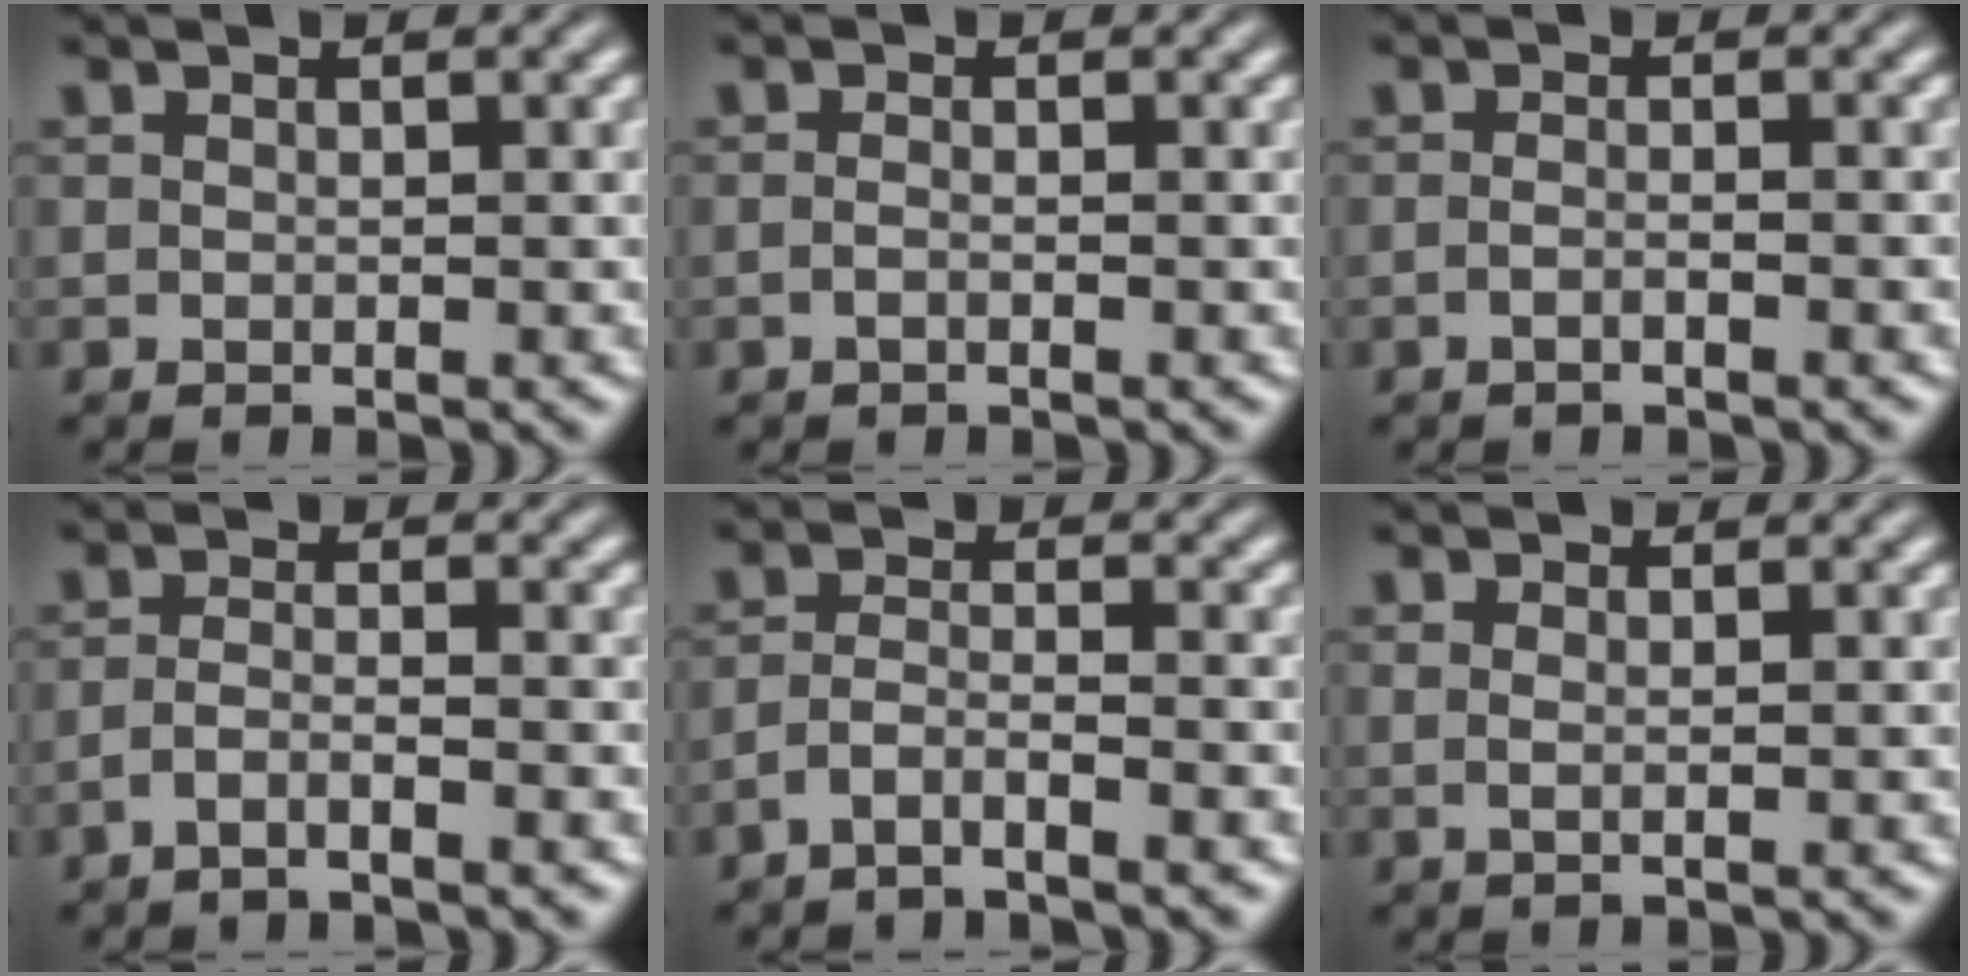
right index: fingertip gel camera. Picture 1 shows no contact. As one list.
[{"total": 1.0, "force": [-0.8, -0.4, 0.5], "torque": [-0.011, -0.004, -0.013]}, {"total": 1.4, "force": [-1.1, -0.5, 0.7], "torque": [-0.016, -0.003, -0.018]}, {"total": 2.5, "force": [-2.0, -0.4, 1.4], "torque": [-0.024, -0.011, -0.031]}, {"total": 2.9, "force": [-2.5, 0.2, 1.5], "torque": [-0.026, -0.013, -0.040]}, {"total": 1.1, "force": [0.3, -0.7, 0.9], "torque": [-0.014, -0.007, 0.012]}]